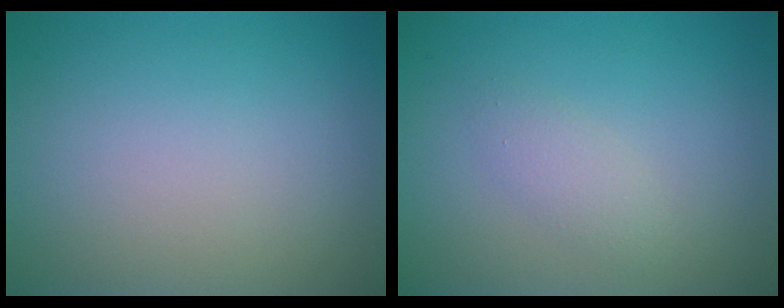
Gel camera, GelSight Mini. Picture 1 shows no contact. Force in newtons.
{"total": 1.4, "press": 1.4, "slide": 0.1}